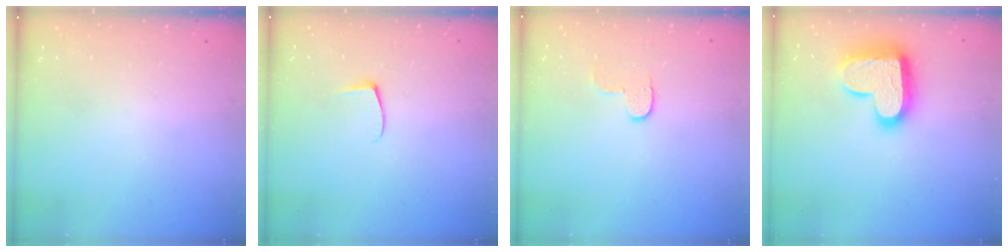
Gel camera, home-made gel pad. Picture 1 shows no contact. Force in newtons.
{"total": 4.7, "press": 4.6, "slide": 0.5}
{"total": 5.2, "press": 5.1, "slide": 0.6}
{"total": 17.1, "press": 17.0, "slide": 1.1}